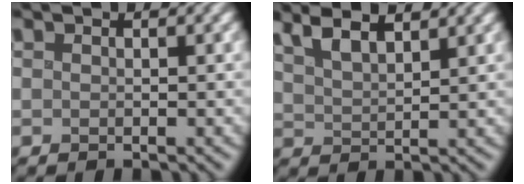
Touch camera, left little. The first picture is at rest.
{"total": 4.4, "force": [3.4, 1.2, 2.6], "torque": [-0.047, 0.017, 0.051]}